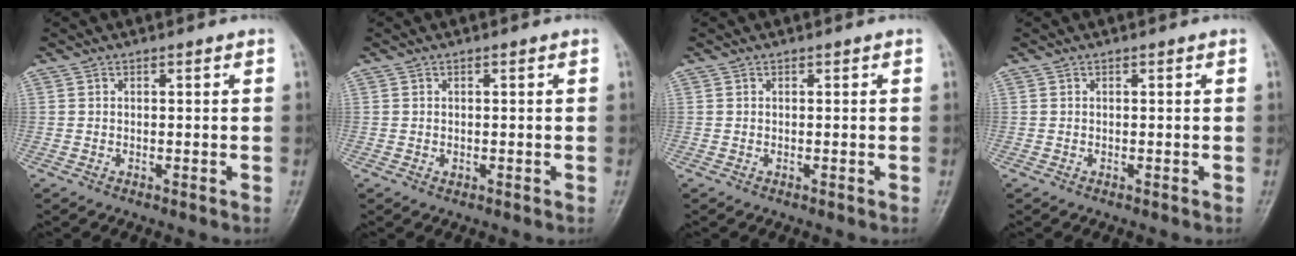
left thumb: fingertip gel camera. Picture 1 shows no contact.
{"total": 0.6, "force": [-0.1, 0.4, 0.5], "torque": [-0.004, 0.001, 0.002]}
{"total": 0.0}
{"total": 0.0}